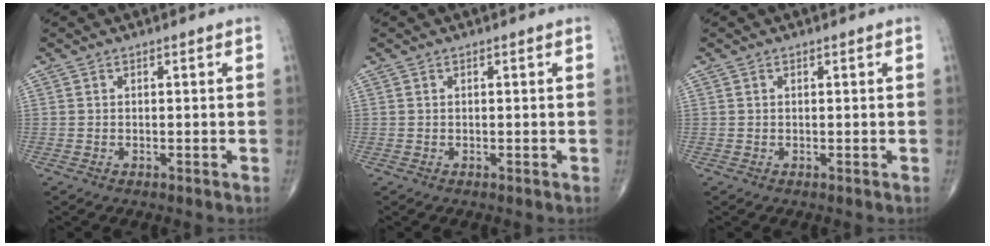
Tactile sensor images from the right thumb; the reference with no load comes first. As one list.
[{"total": 0.0}, {"total": 0.0}]